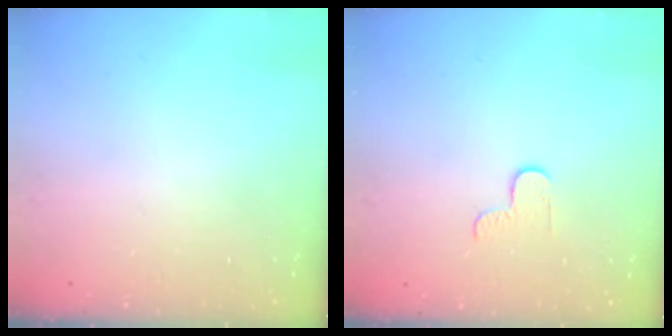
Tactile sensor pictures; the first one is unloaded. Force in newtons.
{"total": 2.7, "press": 2.6, "slide": 0.4}